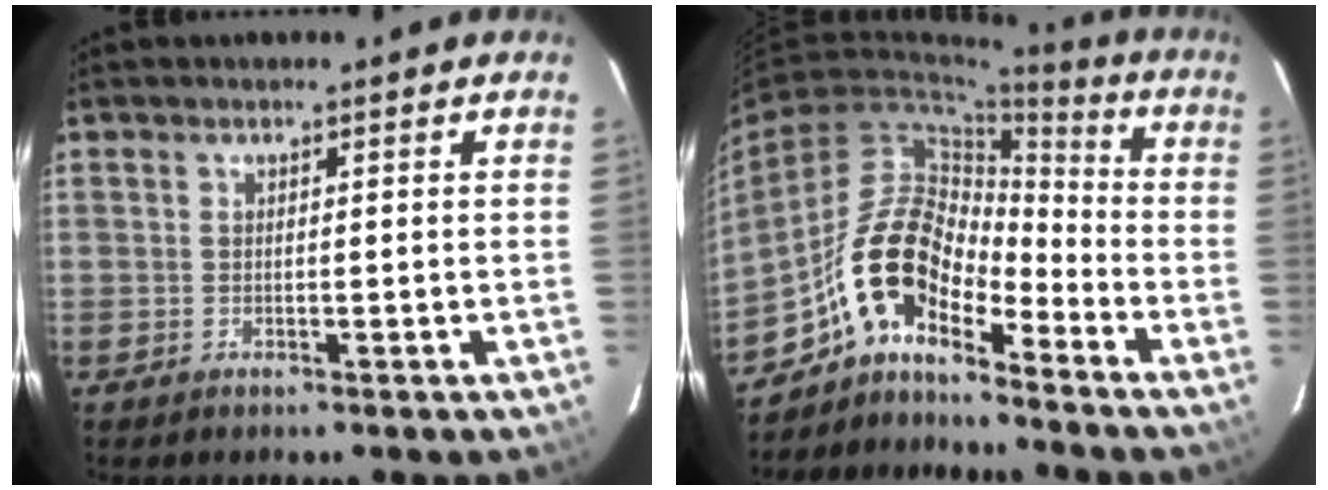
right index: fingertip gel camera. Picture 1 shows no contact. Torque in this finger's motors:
{"motor_torque": [1.14, -1.00, 0.54, 0.06]}